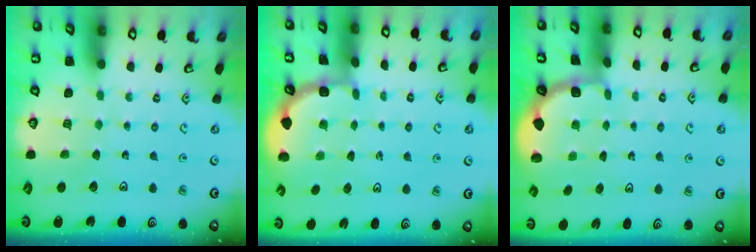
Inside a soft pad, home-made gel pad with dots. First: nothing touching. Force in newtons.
{"total": 2.0, "press": 2.0, "slide": 0.1}
{"total": 1.8, "press": 1.6, "slide": 0.7}